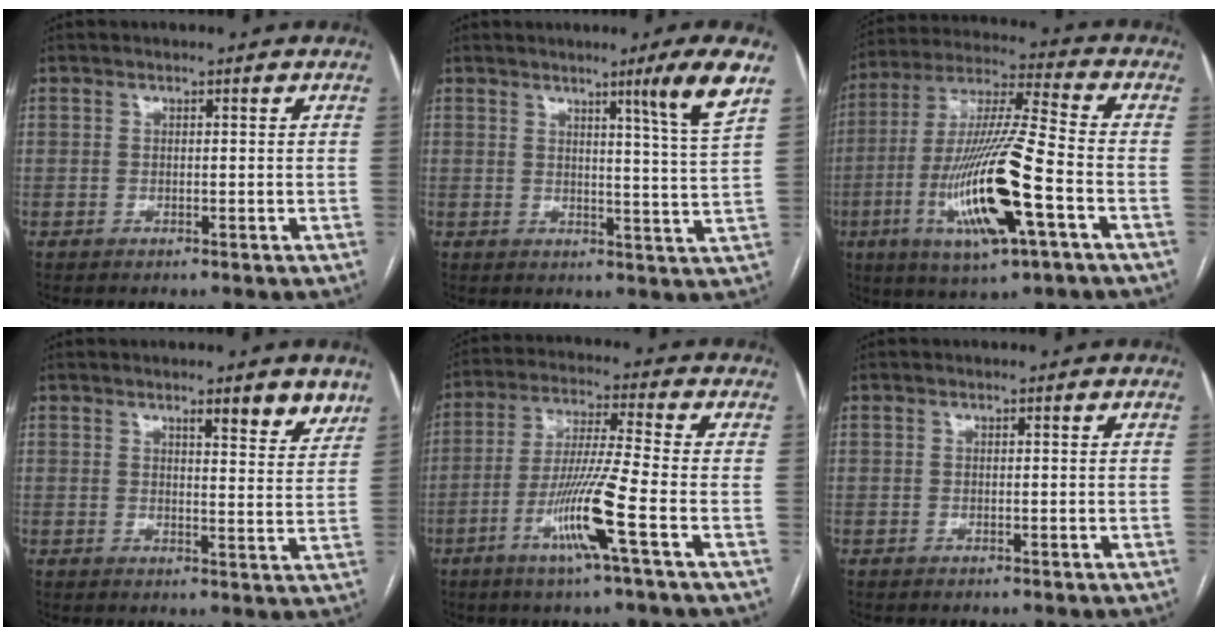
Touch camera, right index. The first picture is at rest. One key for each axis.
{"total": 7.1, "fx": 3.9, "fy": -2.3, "fz": 5.5, "tx": -0.083, "ty": -0.023, "tz": 0.058}
{"total": 18.6, "fx": -6.0, "fy": 1.6, "fz": 17.5, "tx": -0.360, "ty": -0.019, "tz": -0.106}
{"total": 5.7, "fx": 4.3, "fy": 0.9, "fz": 3.6, "tx": -0.042, "ty": -0.015, "tz": 0.048}
{"total": 10.9, "fx": -4.5, "fy": -1.3, "fz": 9.8, "tx": -0.194, "ty": -0.014, "tz": -0.089}
{"total": 0.0}